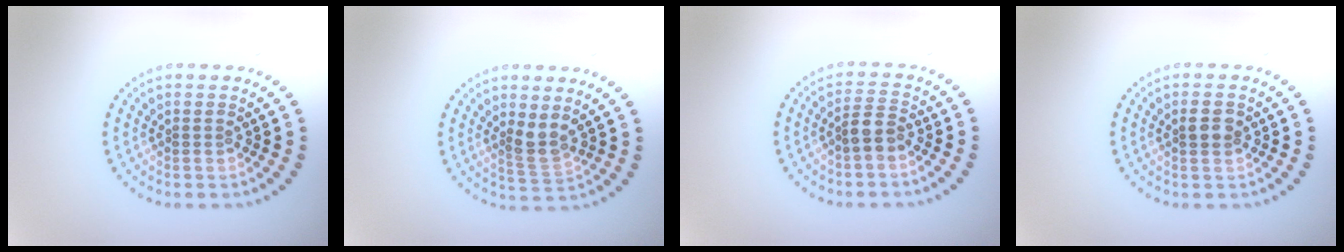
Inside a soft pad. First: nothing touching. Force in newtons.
{"total": 2.2, "press": 1.7, "slide": 1.3}
{"total": 2.0, "press": 1.8, "slide": 0.9}
{"total": 1.6, "press": 1.6, "slide": 0.3}